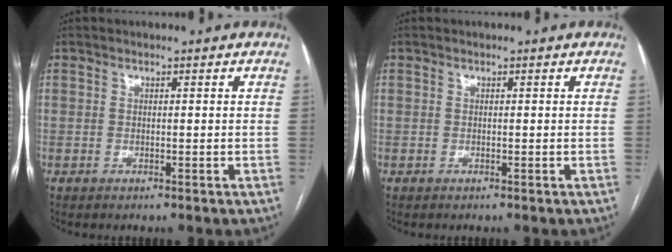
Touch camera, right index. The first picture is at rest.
{"total": 0.0}